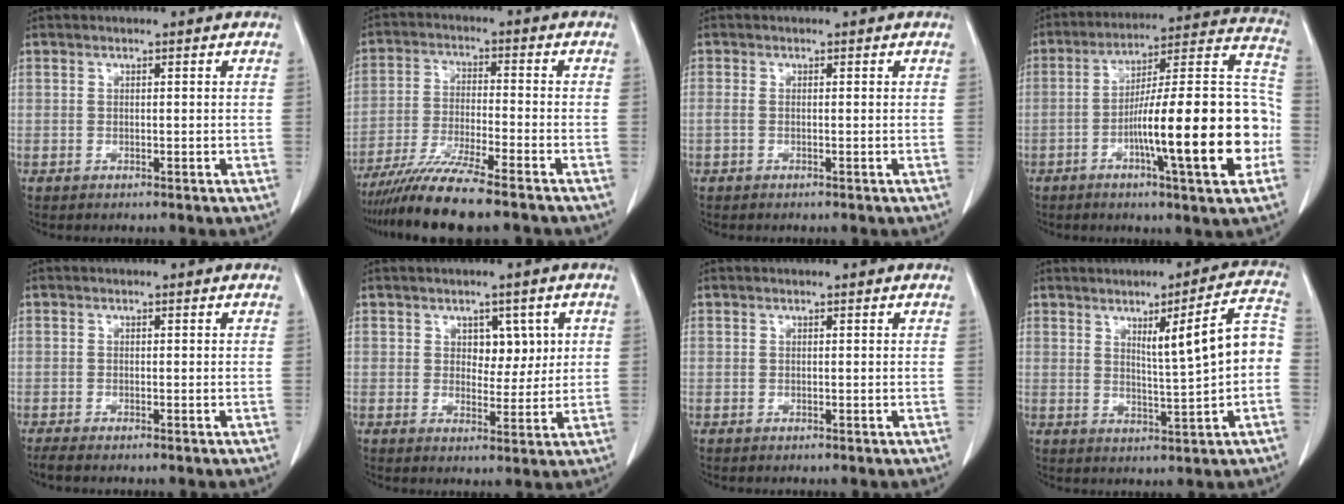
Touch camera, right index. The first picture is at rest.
{"total": 10.7, "force": [-8.8, -0.5, 6.1], "torque": [-0.106, -0.029, -0.152]}
{"total": 0.7, "force": [-0.1, 0.1, 0.6], "torque": [-0.013, 0.000, -0.002]}
{"total": 21.9, "force": [-6.0, 1.9, 21.0], "torque": [-0.277, 0.016, -0.089]}
{"total": 2.1, "force": [-1.8, 0.0, 1.1], "torque": [-0.019, -0.004, -0.026]}
{"total": 4.3, "force": [1.4, 2.8, 3.0], "torque": [-0.032, 0.005, 0.024]}
{"total": 0.0}
{"total": 9.3, "force": [0.6, 0.1, 9.2], "torque": [-0.127, 0.017, 0.012]}